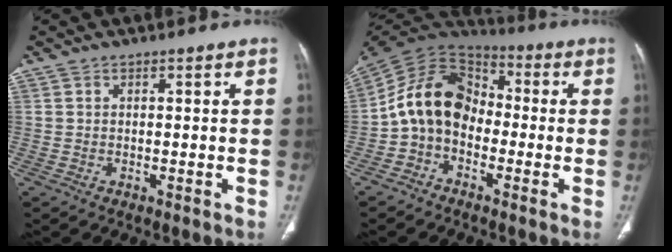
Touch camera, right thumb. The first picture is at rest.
{"total": 13.3, "force": [-2.4, 10.0, 8.4], "torque": [-0.138, 0.060, -0.061]}